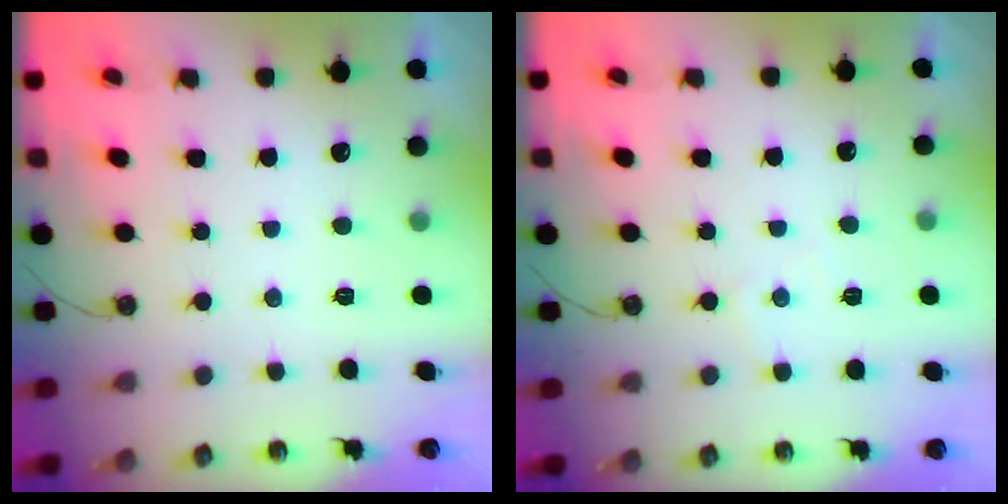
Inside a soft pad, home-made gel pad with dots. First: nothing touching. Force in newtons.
{"total": 3.6, "press": 3.6, "slide": 0.6}